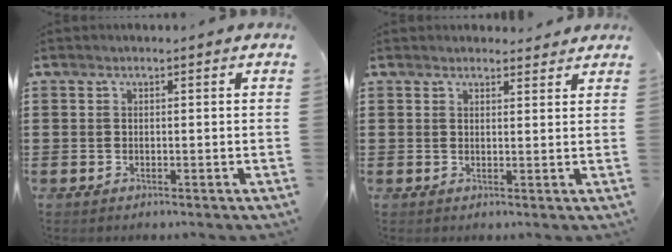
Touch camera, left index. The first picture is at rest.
{"total": 1.9, "force": [1.8, 0.4, 0.0], "torque": [0.003, -0.001, 0.033]}